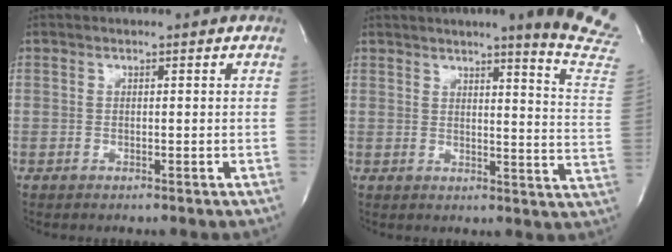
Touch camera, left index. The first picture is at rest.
{"total": 14.4, "force": [11.8, -1.2, 8.2], "torque": [-0.097, -0.081, 0.123]}